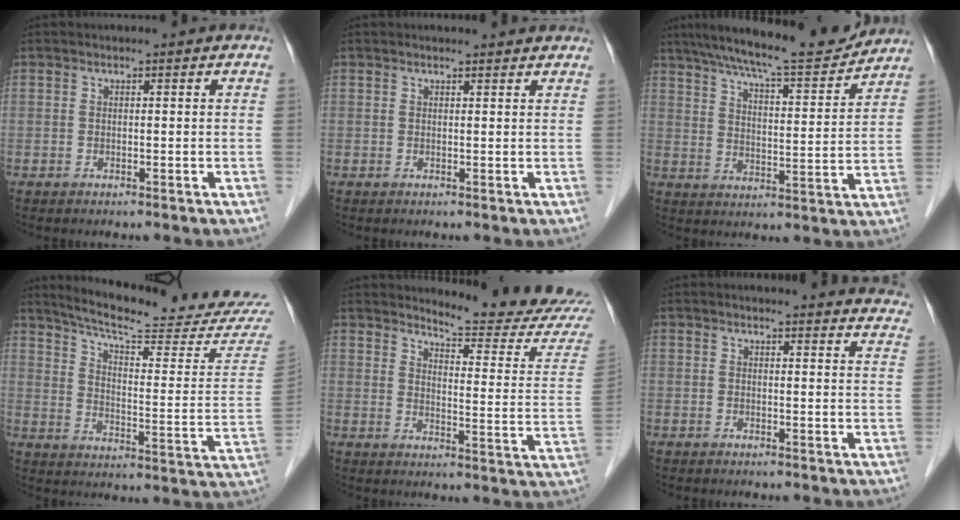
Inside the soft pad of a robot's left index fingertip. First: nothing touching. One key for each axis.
{"total": 3.3, "fx": 3.2, "fy": 0.4, "fz": 0.7, "tx": -0.013, "ty": 0.005, "tz": 0.027}
{"total": 15.4, "fx": 14.0, "fy": 1.1, "fz": 6.4, "tx": -0.105, "ty": -0.005, "tz": 0.203}
{"total": 23.6, "fx": 21.8, "fy": 0.0, "fz": 8.9, "tx": -0.140, "ty": -0.101, "tz": 0.275}
{"total": 15.5, "fx": 15.1, "fy": -1.2, "fz": 3.0, "tx": -0.041, "ty": -0.137, "tz": 0.167}
{"total": 13.5, "fx": 13.2, "fy": 1.5, "fz": 2.1, "tx": 0.008, "ty": -0.068, "tz": 0.108}